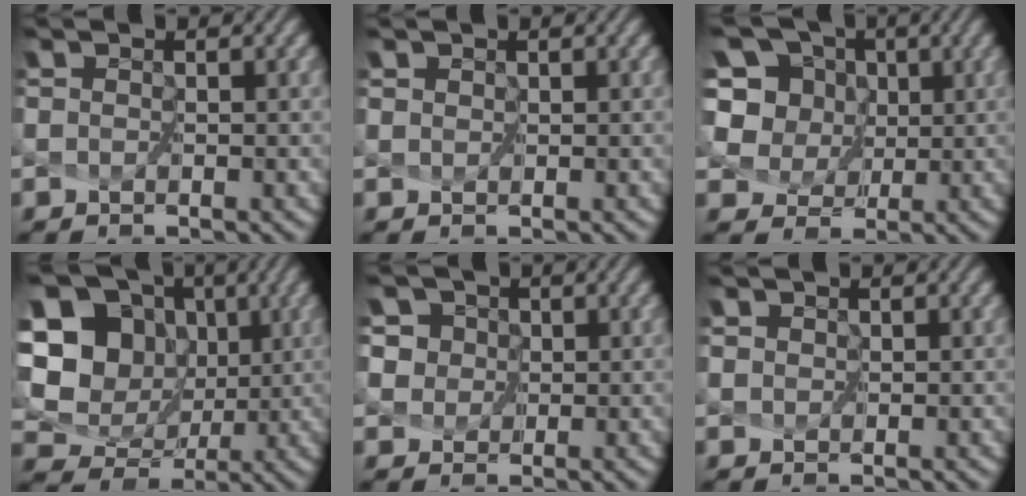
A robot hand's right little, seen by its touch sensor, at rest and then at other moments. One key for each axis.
{"total": 1.0, "fx": 0.5, "fy": 0.7, "fz": 0.4, "tx": -0.008, "ty": 0.006, "tz": 0.004}
{"total": 13.8, "fx": 6.6, "fy": 10.4, "fz": 6.2, "tx": -0.174, "ty": 0.048, "tz": 0.118}
{"total": 14.1, "fx": 4.4, "fy": 12.0, "fz": 6.0, "tx": -0.176, "ty": 0.024, "tz": 0.079}
{"total": 4.4, "fx": 1.2, "fy": 3.8, "fz": 1.8, "tx": -0.035, "ty": 0.029, "tz": 0.002}
{"total": 1.3, "fx": 0.7, "fy": 1.0, "fz": 0.6, "tx": -0.010, "ty": 0.009, "tz": 0.005}